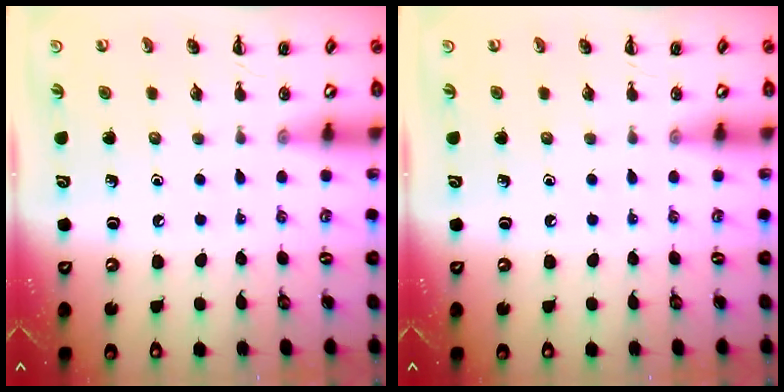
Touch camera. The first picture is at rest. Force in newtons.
{"total": 0.0}